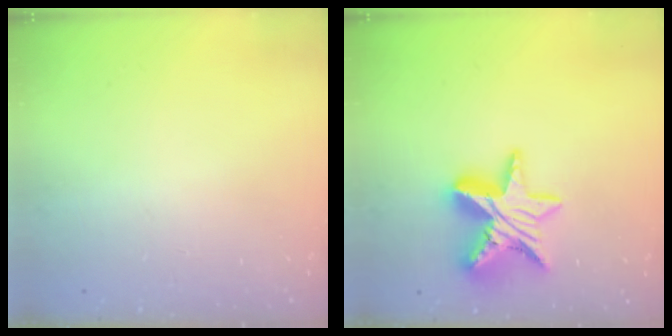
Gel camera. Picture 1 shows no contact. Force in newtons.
{"total": 14.4, "press": 14.3, "slide": 1.1}